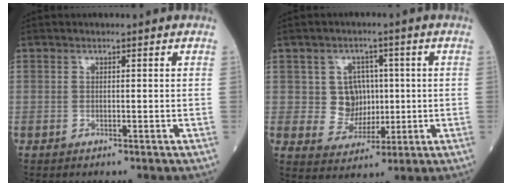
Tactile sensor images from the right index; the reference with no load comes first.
{"total": 5.8, "force": [0.7, 5.4, 1.9], "torque": [-0.028, 0.011, 0.020]}